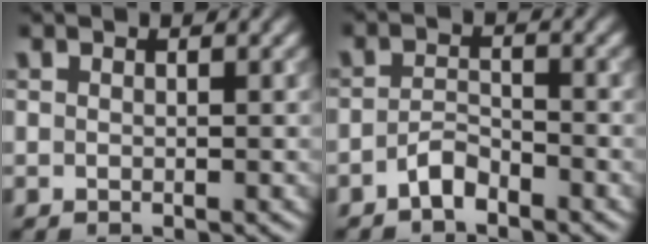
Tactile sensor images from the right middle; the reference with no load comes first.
{"total": 2.0, "force": [-1.6, 0.7, 1.0], "torque": [-0.022, 0.007, -0.034]}